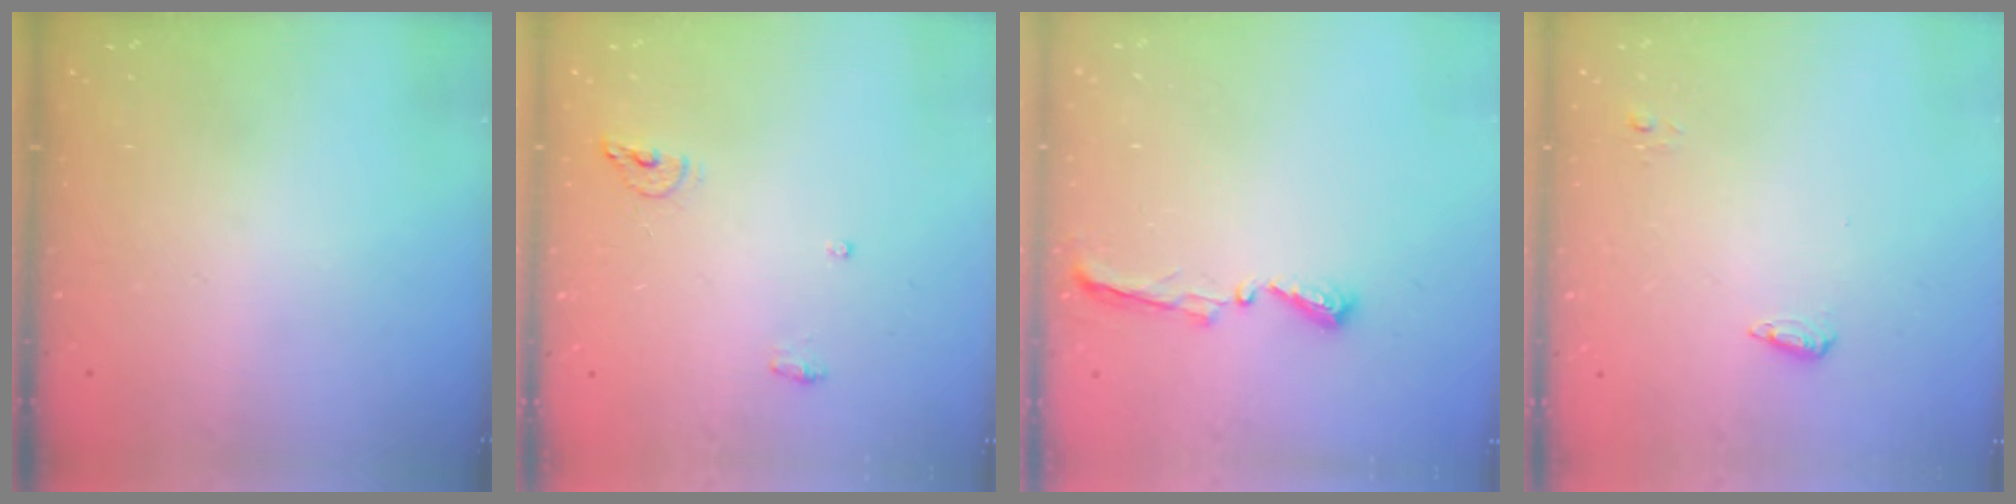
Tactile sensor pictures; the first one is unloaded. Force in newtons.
{"total": 6.1, "press": 5.9, "slide": 1.4}
{"total": 5.5, "press": 5.5, "slide": 0.5}
{"total": 5.2, "press": 5.1, "slide": 1.0}